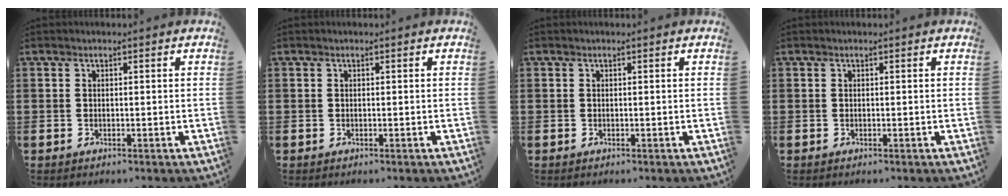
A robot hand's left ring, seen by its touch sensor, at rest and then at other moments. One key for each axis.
{"total": 0.0}
{"total": 0.0}
{"total": 0.0}